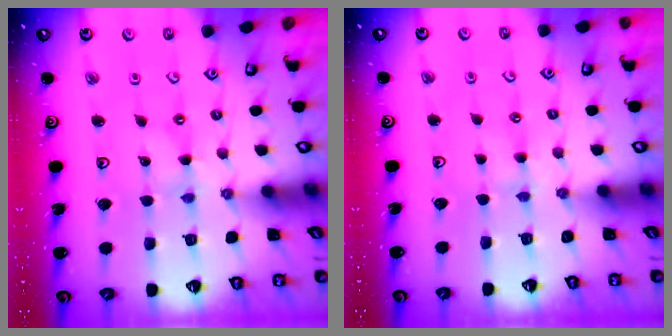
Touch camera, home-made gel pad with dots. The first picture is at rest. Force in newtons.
{"total": 2.7, "press": 2.7, "slide": 0.4}